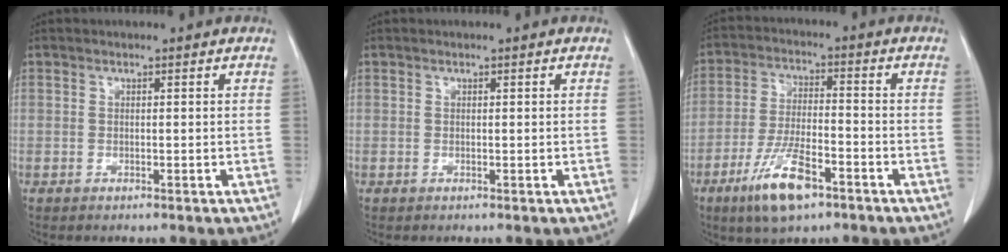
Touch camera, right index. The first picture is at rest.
{"total": 0.0}
{"total": 10.2, "force": [-5.9, 2.7, 7.9], "torque": [-0.157, -0.014, -0.104]}